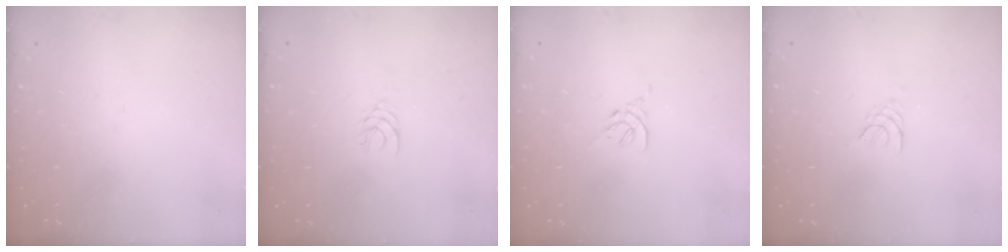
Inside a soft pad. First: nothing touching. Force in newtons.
{"total": 2.9, "press": 2.9, "slide": 0.4}
{"total": 2.3, "press": 2.2, "slide": 0.5}
{"total": 2.0, "press": 1.9, "slide": 0.4}